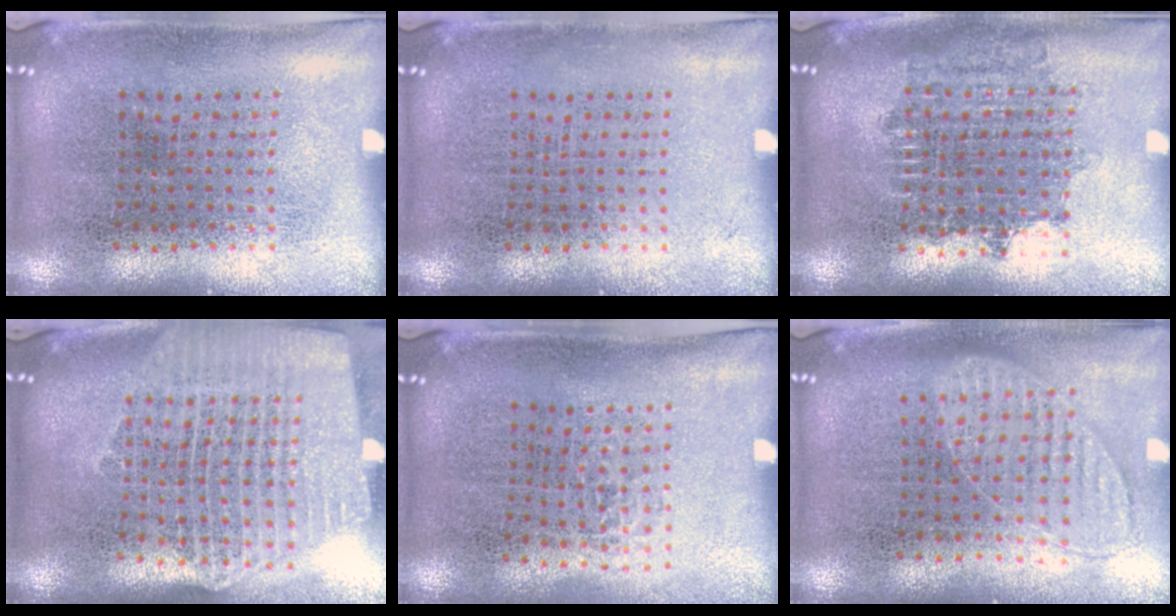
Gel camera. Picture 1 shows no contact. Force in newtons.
{"total": 0.0}
{"total": 1.8, "press": 1.5, "slide": 1.0}
{"total": 2.6, "press": 2.2, "slide": 1.3}
{"total": 0.6, "press": 0.5, "slide": 0.5}
{"total": 0.9, "press": 0.9, "slide": 0.1}